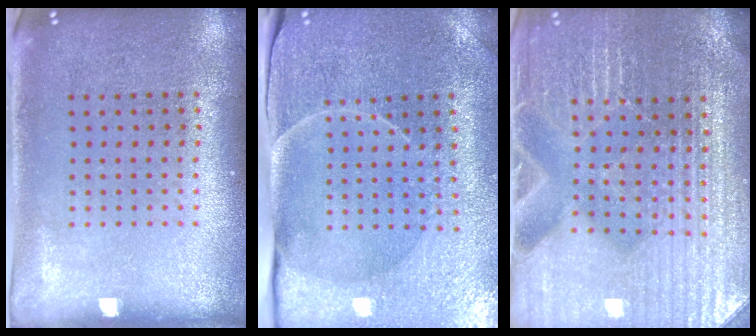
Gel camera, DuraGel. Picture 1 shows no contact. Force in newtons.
{"total": 3.6, "press": 3.6, "slide": 0.5}
{"total": 4.7, "press": 4.5, "slide": 1.4}